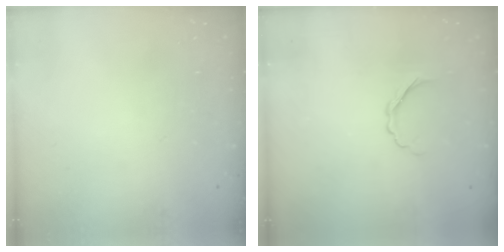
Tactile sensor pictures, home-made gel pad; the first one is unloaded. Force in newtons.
{"total": 2.7, "press": 2.6, "slide": 0.8}